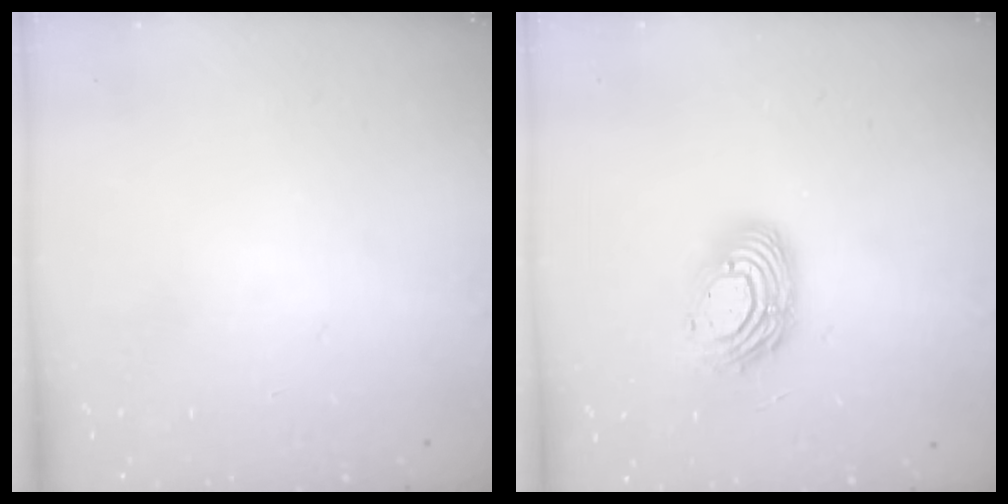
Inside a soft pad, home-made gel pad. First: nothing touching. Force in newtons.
{"total": 12.4, "press": 12.4, "slide": 1.0}